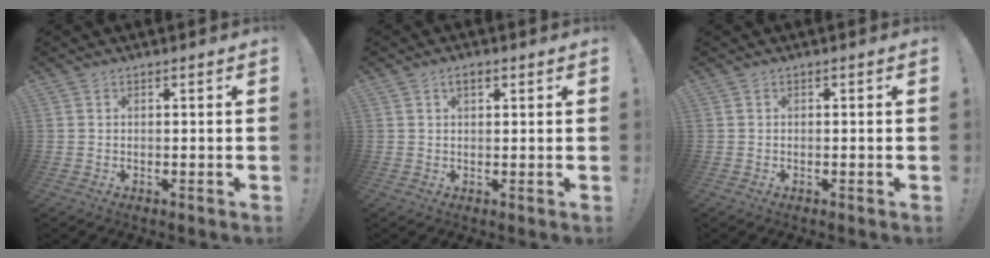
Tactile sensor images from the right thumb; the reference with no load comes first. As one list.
[{"total": 2.6, "force": [1.2, 1.4, 1.9], "torque": [-0.032, 0.002, 0.020]}, {"total": 0.0}]